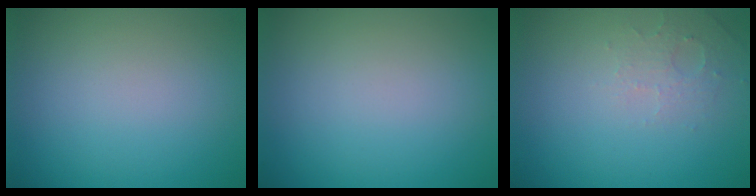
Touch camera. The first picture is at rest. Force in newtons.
{"total": 0.0}
{"total": 1.8, "press": 1.7, "slide": 0.4}